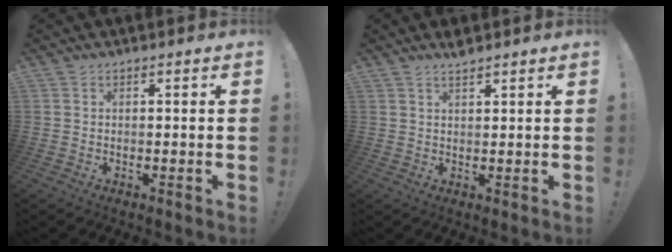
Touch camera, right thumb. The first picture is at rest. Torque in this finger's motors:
{"motor_torque": [-0.11, -0.49, 0.14, -0.06, 0.11]}